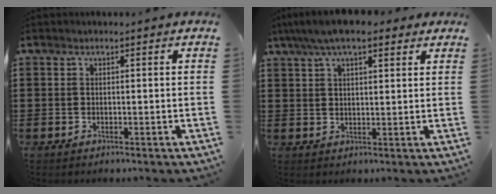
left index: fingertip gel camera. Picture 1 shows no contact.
{"total": 6.6, "force": [4.9, 1.9, 4.0], "torque": [-0.090, 0.000, 0.089]}